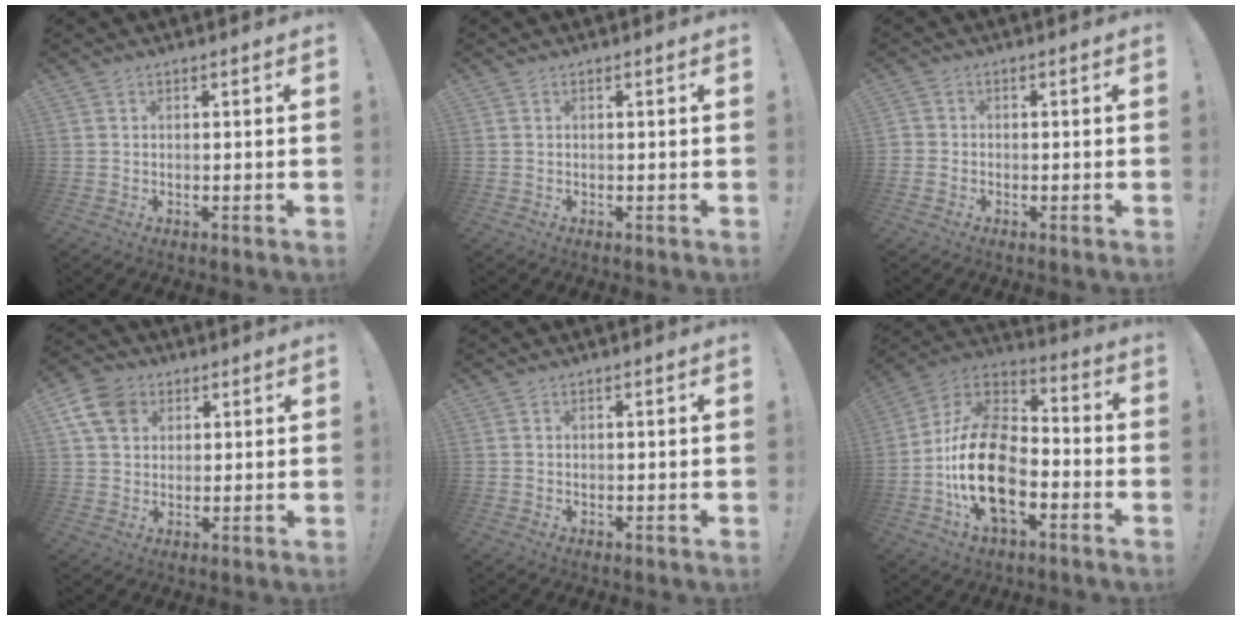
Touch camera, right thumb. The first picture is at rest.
{"total": 0.0}
{"total": 2.1, "force": [-1.1, 1.6, 0.7], "torque": [-0.009, 0.007, -0.020]}
{"total": 10.0, "force": [4.2, 7.7, 4.8], "torque": [-0.090, -0.008, 0.086]}
{"total": 0.0}
{"total": 22.8, "force": [-7.0, 13.6, 16.9], "torque": [-0.313, 0.041, -0.111]}